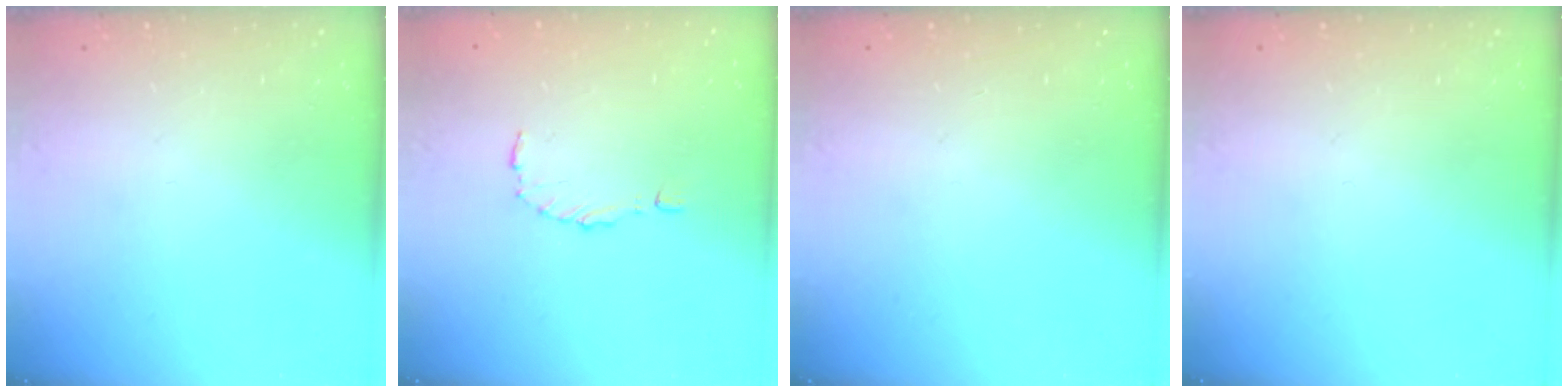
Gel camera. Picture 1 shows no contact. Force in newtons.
{"total": 2.8, "press": 2.8, "slide": 0.4}
{"total": 0.0}
{"total": 0.0}